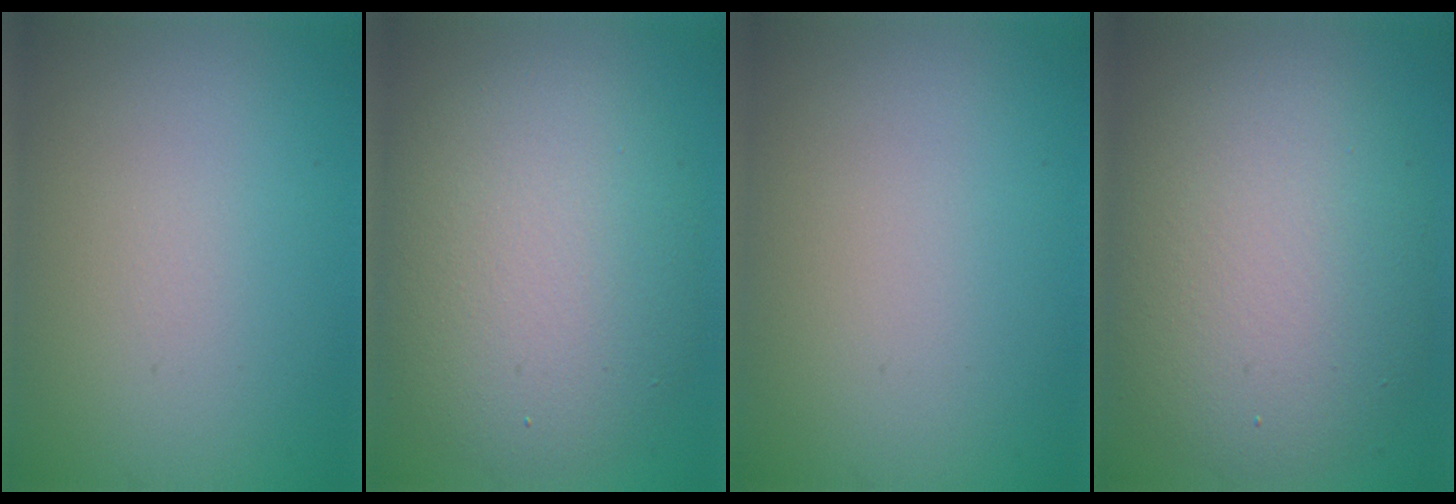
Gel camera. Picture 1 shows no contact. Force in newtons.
{"total": 8.5, "press": 8.5, "slide": 0.3}
{"total": 0.0}
{"total": 9.0, "press": 9.0, "slide": 0.9}